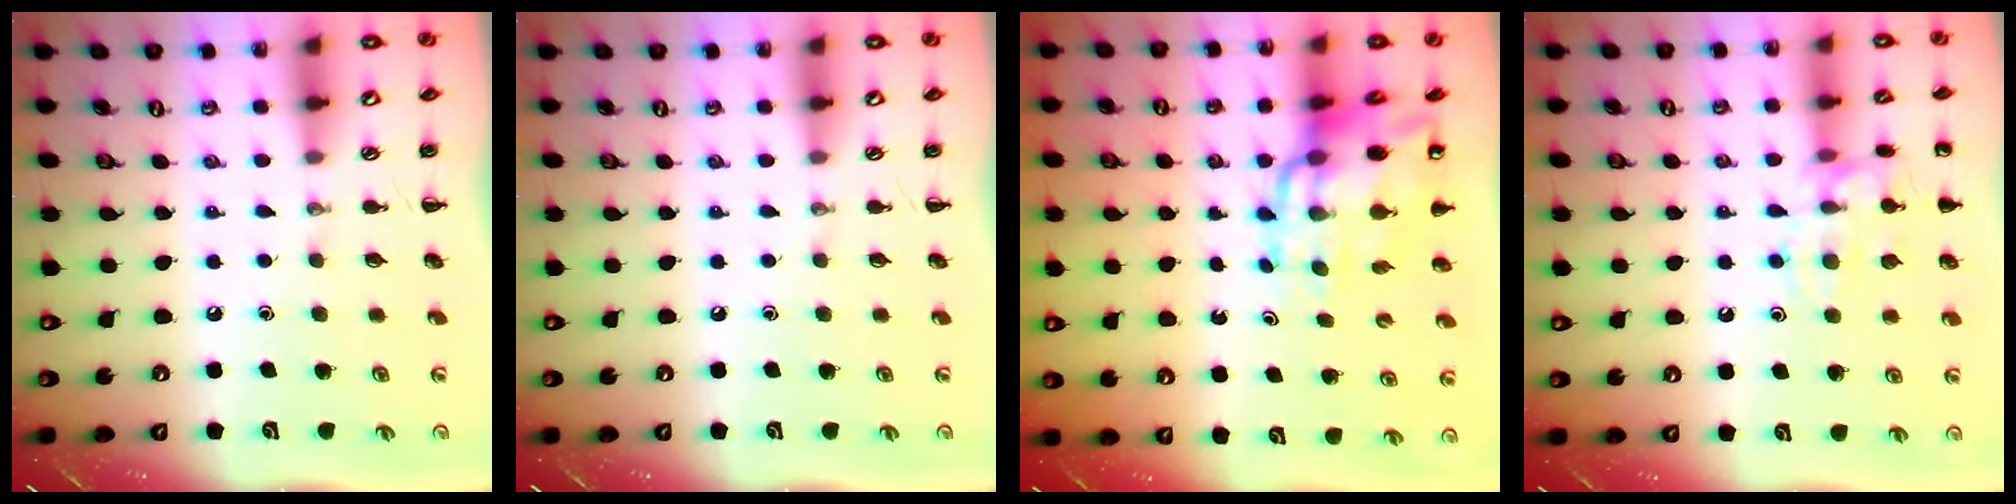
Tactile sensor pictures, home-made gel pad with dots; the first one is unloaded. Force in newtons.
{"total": 0.0}
{"total": 16.0, "press": 15.4, "slide": 4.2}
{"total": 13.4, "press": 13.4, "slide": 0.9}